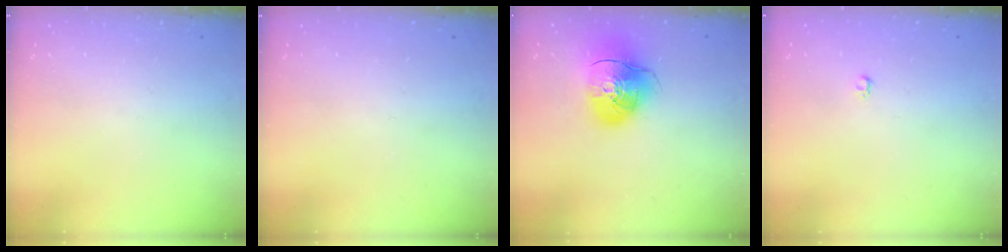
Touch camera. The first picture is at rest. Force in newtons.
{"total": 0.0}
{"total": 14.0, "press": 13.8, "slide": 2.3}
{"total": 2.6, "press": 2.6, "slide": 0.4}